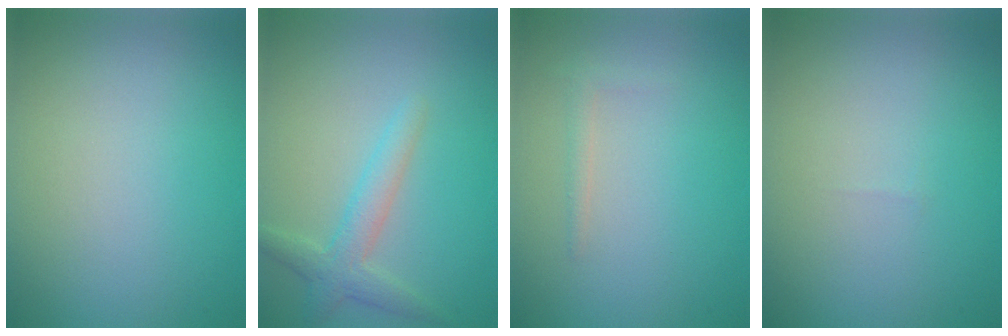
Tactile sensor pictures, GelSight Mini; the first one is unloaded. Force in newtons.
{"total": 2.7, "press": 2.7, "slide": 0.3}
{"total": 0.8, "press": 0.8, "slide": 0.0}
{"total": 0.0}